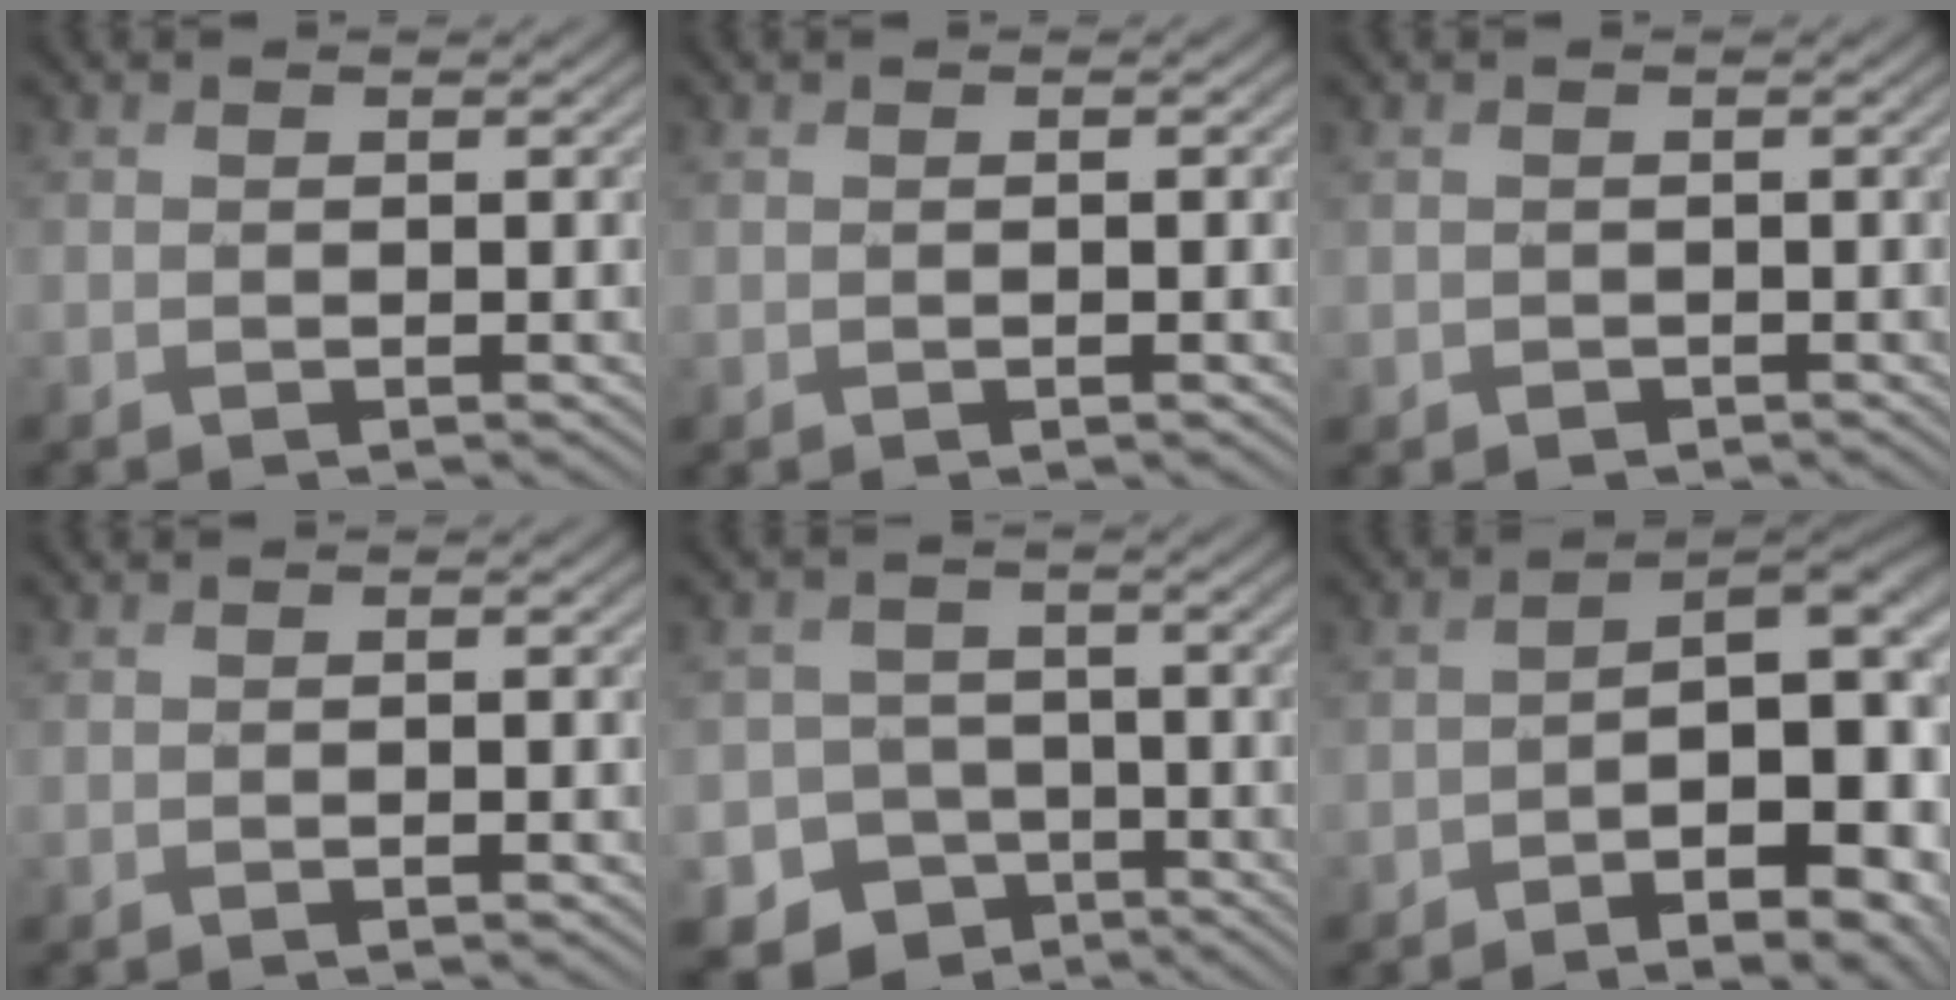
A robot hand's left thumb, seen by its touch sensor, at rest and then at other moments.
{"total": 1.0, "force": [-0.1, 0.2, 1.0], "torque": [-0.018, -0.001, -0.001]}
{"total": 1.0, "force": [-0.3, 1.0, 0.1], "torque": [-0.003, -0.011, -0.005]}
{"total": 1.3, "force": [-0.2, 0.2, 1.3], "torque": [-0.023, -0.001, -0.004]}
{"total": 8.4, "force": [-4.4, 7.0, 1.8], "torque": [-0.038, -0.022, -0.088]}
{"total": 12.9, "force": [-5.0, 5.6, 10.5], "torque": [-0.134, -0.019, -0.061]}